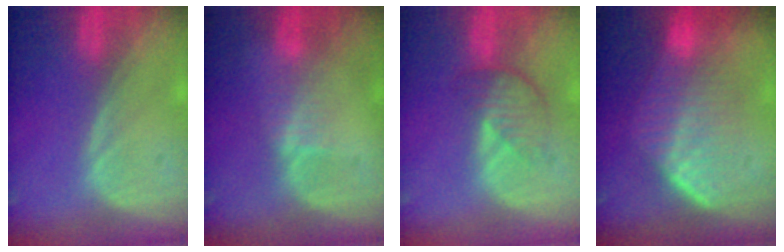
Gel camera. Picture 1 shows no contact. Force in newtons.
{"total": 2.4, "press": 2.4, "slide": 0.2}
{"total": 4.5, "press": 4.1, "slide": 1.9}
{"total": 7.4, "press": 7.2, "slide": 1.7}